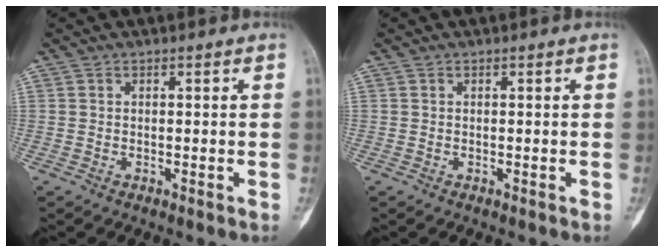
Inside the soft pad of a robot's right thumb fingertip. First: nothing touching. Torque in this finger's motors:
{"motor_torque": [2.51, 2.51, -0.01, -0.01, 0.00]}